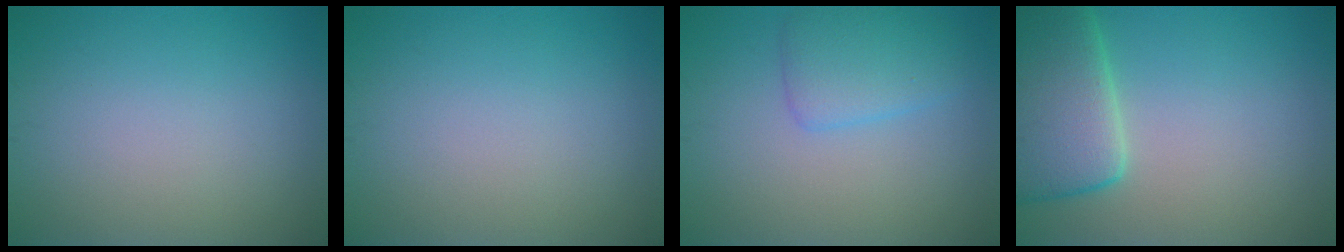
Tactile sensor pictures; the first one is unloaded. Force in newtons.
{"total": 0.0}
{"total": 3.1, "press": 3.1, "slide": 0.2}
{"total": 7.7, "press": 7.7, "slide": 0.6}